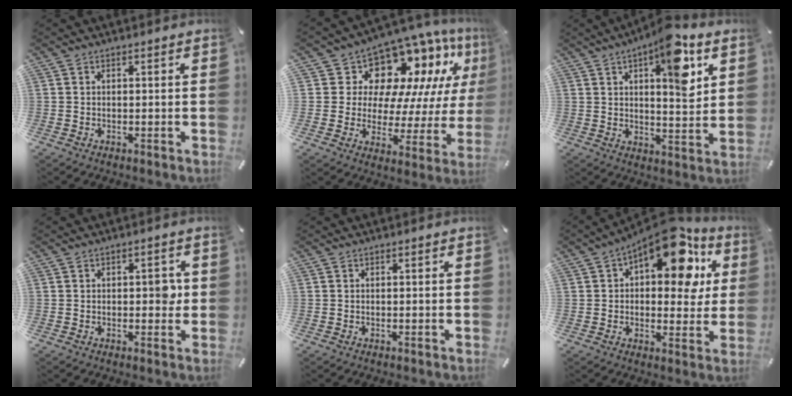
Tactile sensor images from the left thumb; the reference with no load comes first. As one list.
[{"total": 13.1, "force": [9.0, 8.5, 4.3], "torque": [-0.068, -0.098, 0.156]}, {"total": 12.5, "force": [6.3, 4.5, 9.8], "torque": [-0.133, -0.031, 0.100]}, {"total": 3.8, "force": [0.4, 2.1, 3.2], "torque": [-0.037, -0.001, -0.001]}, {"total": 0.0}, {"total": 17.8, "force": [8.8, 8.9, 12.7], "torque": [-0.172, -0.053, 0.145]}]